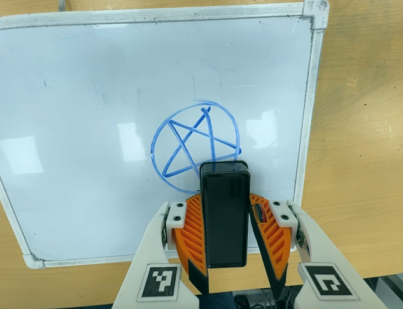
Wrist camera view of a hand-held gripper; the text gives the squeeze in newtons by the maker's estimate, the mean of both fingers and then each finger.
{"total": 4.8, "left": 4.6, "right": 5.1}